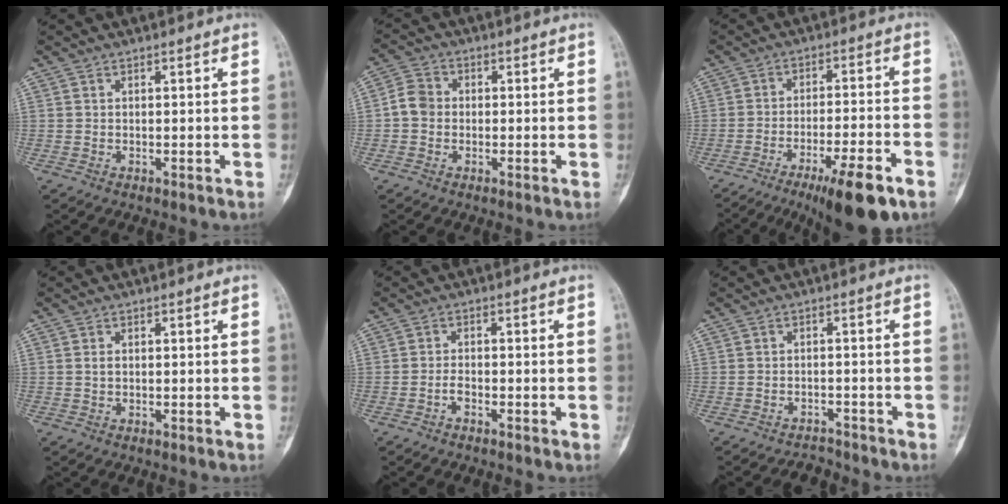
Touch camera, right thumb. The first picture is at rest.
{"total": 4.2, "force": [-0.7, 3.6, 2.1], "torque": [-0.028, 0.011, -0.023]}
{"total": 13.2, "force": [-7.9, 2.3, 10.3], "torque": [-0.162, 0.028, -0.119]}
{"total": 0.8, "force": [0.0, 0.5, 0.6], "torque": [-0.006, 0.001, -0.002]}
{"total": 1.6, "force": [-1.1, 0.7, 1.0], "torque": [-0.018, 0.011, -0.023]}
{"total": 3.1, "force": [-2.8, 1.0, -0.5], "torque": [0.002, 0.021, -0.044]}